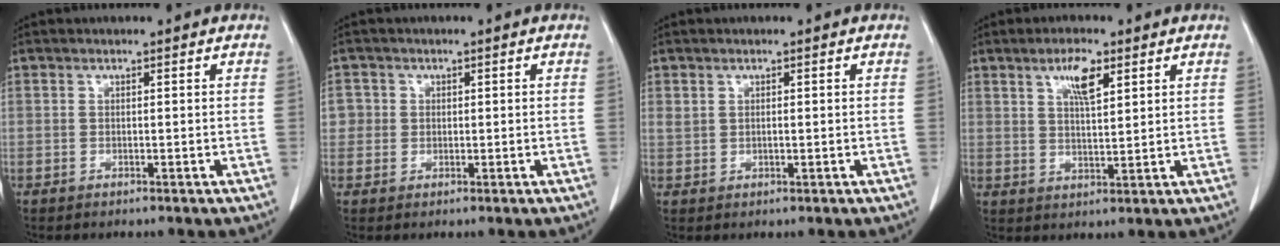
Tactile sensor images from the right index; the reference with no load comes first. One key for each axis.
{"total": 3.9, "fx": 0.4, "fy": 3.9, "fz": 0.6, "tx": -0.004, "ty": 0.014, "tz": 0.009}
{"total": 1.9, "fx": 0.4, "fy": 1.3, "fz": 1.3, "tx": -0.033, "ty": 0.013, "tz": 0.015}
{"total": 5.9, "fx": 3.0, "fy": 1.7, "fz": 4.7, "tx": -0.089, "ty": 0.001, "tz": 0.055}